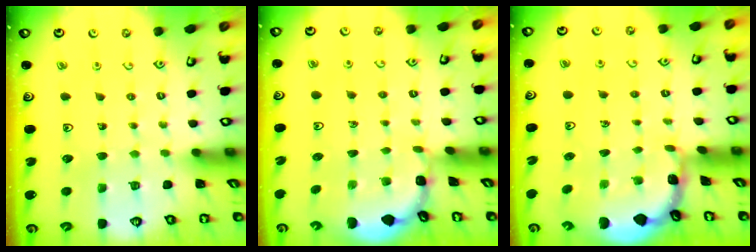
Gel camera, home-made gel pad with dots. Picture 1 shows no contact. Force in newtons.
{"total": 1.6, "press": 1.5, "slide": 0.1}
{"total": 1.5, "press": 1.5, "slide": 0.2}